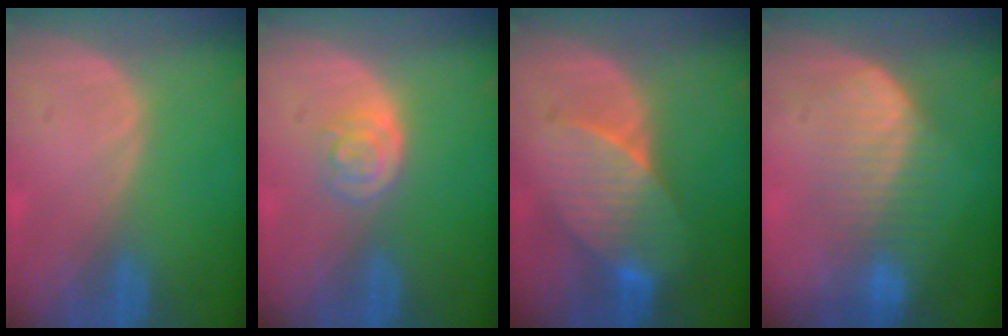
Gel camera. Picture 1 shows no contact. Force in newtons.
{"total": 3.4, "press": 3.3, "slide": 0.9}
{"total": 7.3, "press": 7.2, "slide": 1.2}
{"total": 6.8, "press": 6.7, "slide": 1.4}